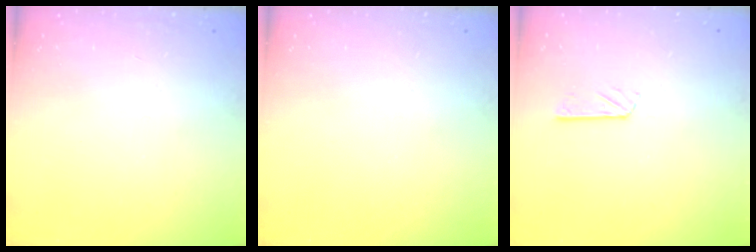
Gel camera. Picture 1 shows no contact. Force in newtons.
{"total": 0.0}
{"total": 2.8, "press": 2.8, "slide": 0.2}